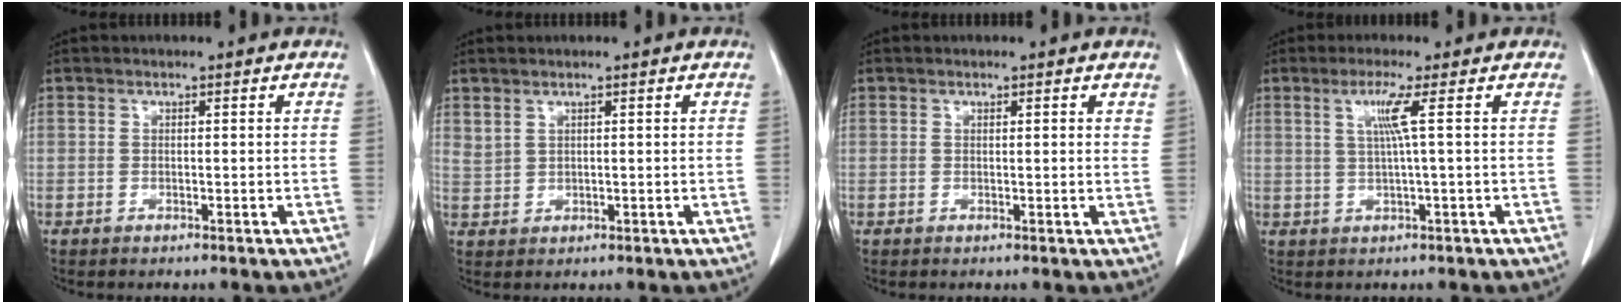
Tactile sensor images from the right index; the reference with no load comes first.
{"total": 1.7, "force": [1.4, 0.7, 0.6], "torque": [-0.011, -0.001, 0.033]}
{"total": 1.0, "force": [0.7, 0.2, 0.7], "torque": [-0.009, 0.000, 0.006]}
{"total": 3.7, "force": [1.0, -1.1, 3.4], "torque": [-0.074, 0.000, 0.022]}